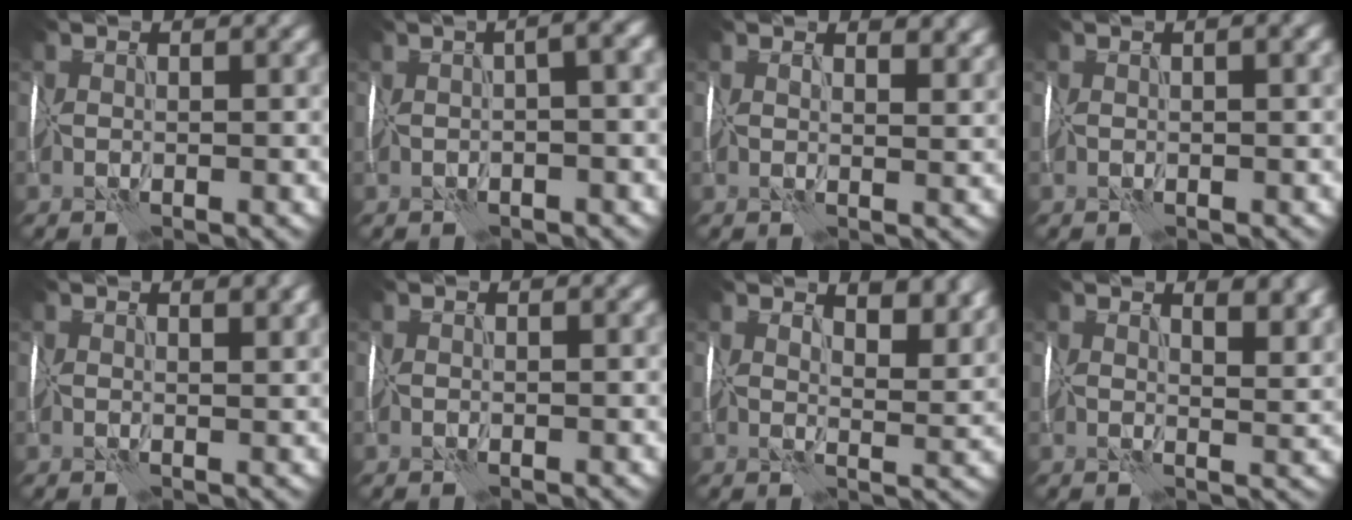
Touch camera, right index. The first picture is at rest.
{"total": 6.0, "force": [1.0, 2.4, 5.4], "torque": [-0.041, 0.028, -0.002]}
{"total": 3.8, "force": [2.5, 1.7, 2.4], "torque": [-0.029, 0.003, 0.032]}
{"total": 1.9, "force": [0.7, 0.4, 1.8], "torque": [-0.022, 0.005, 0.012]}
{"total": 2.4, "force": [1.4, 0.8, 1.8], "torque": [-0.015, 0.004, 0.020]}
{"total": 0.0}
{"total": 6.2, "force": [4.4, 2.4, 3.8], "torque": [-0.047, 0.003, 0.053]}
{"total": 6.2, "force": [3.4, 2.7, 4.5], "torque": [-0.036, 0.010, 0.043]}